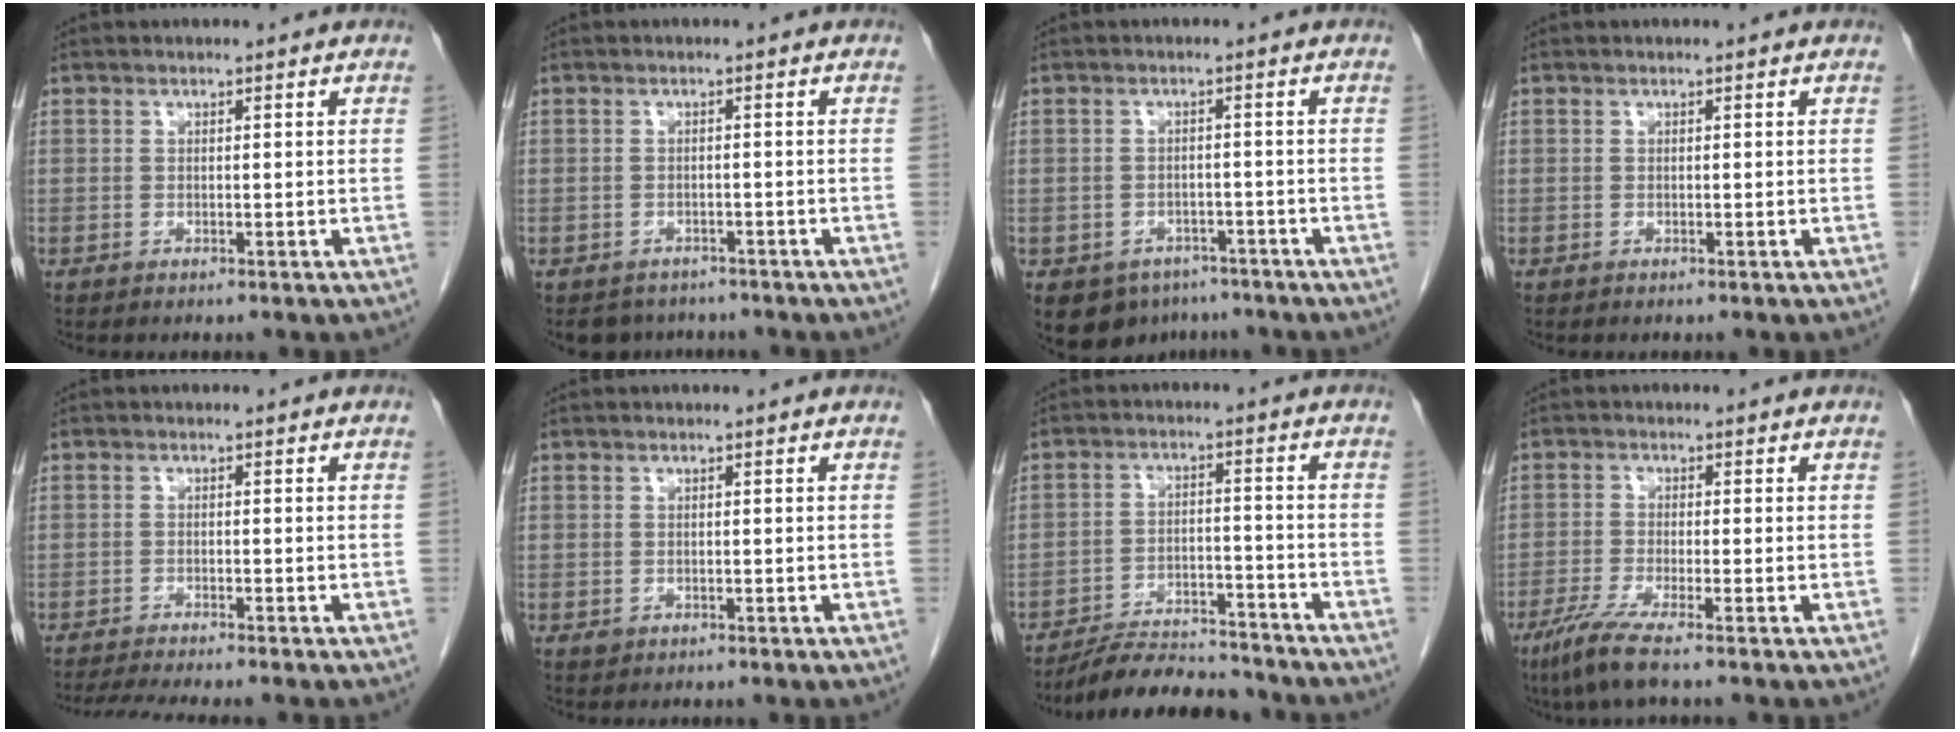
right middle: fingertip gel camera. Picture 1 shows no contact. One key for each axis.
{"total": 4.1, "fx": -3.5, "fy": 2.1, "fz": 0.2, "tx": 0.001, "ty": 0.002, "tz": -0.049}
{"total": 7.3, "fx": -5.1, "fy": 5.0, "fz": 1.7, "tx": -0.024, "ty": 0.005, "tz": -0.065}
{"total": 0.0}
{"total": 5.9, "fx": -5.2, "fy": -0.6, "fz": 2.8, "tx": -0.042, "ty": -0.016, "tz": -0.084}
{"total": 0.6, "fx": -0.2, "fy": 0.5, "fz": 0.2, "tx": -0.004, "ty": 0.001, "tz": -0.001}
{"total": 10.5, "fx": -9.9, "fy": 1.7, "fz": 2.8, "tx": -0.039, "ty": 0.000, "tz": -0.160}
{"total": 5.2, "fx": -3.6, "fy": -0.3, "fz": 3.8, "tx": -0.078, "ty": -0.017, "tz": -0.073}